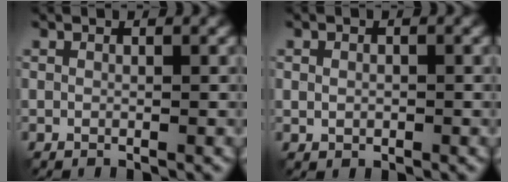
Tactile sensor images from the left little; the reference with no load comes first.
{"total": 1.0, "force": [-0.1, 0.9, 0.5], "torque": [-0.007, -0.002, -0.001]}